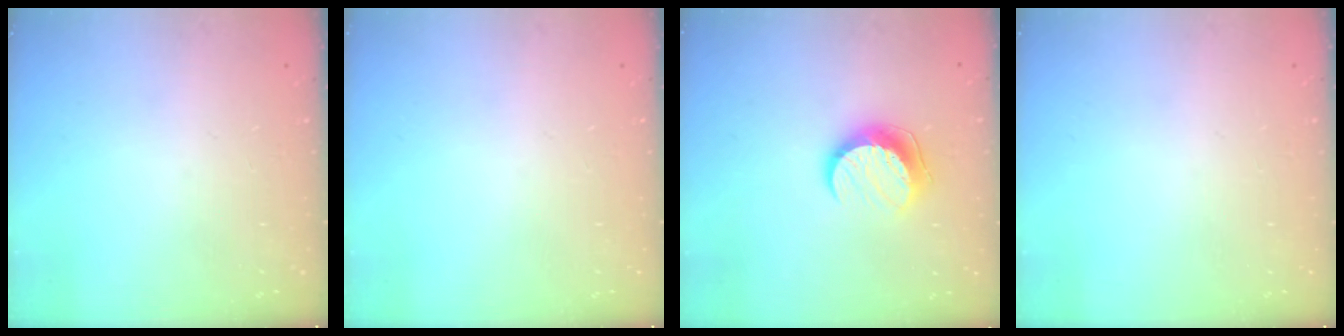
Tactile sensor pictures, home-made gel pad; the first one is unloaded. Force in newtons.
{"total": 0.0}
{"total": 9.9, "press": 9.9, "slide": 0.1}
{"total": 0.0}